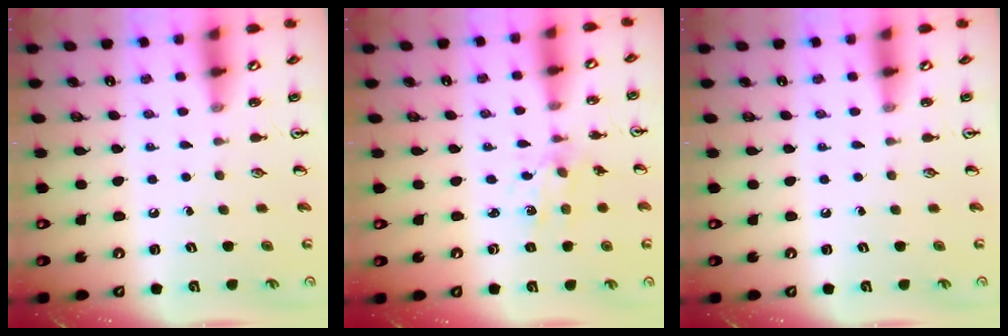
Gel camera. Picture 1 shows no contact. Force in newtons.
{"total": 1.8, "press": 1.8, "slide": 0.3}
{"total": 0.0}